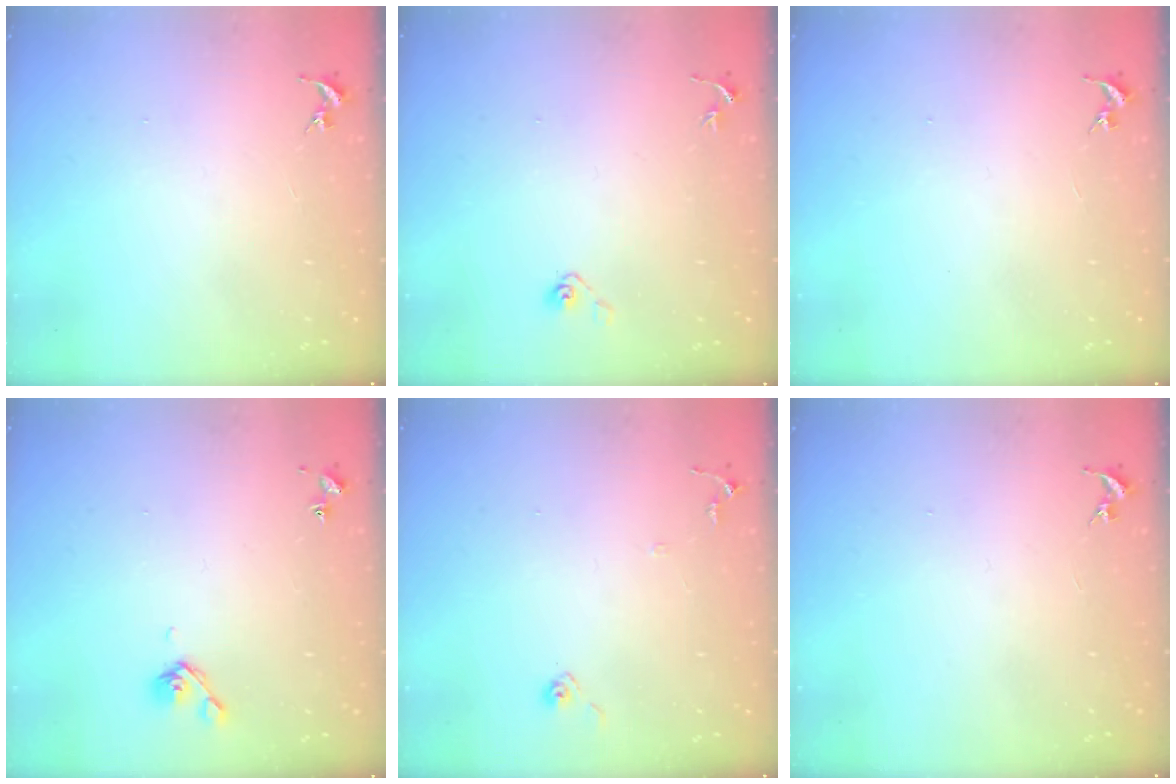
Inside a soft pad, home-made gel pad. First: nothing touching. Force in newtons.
{"total": 3.8, "press": 3.2, "slide": 2.0}
{"total": 0.0}
{"total": 5.3, "press": 5.1, "slide": 1.3}
{"total": 6.7, "press": 6.6, "slide": 0.6}
{"total": 0.0}